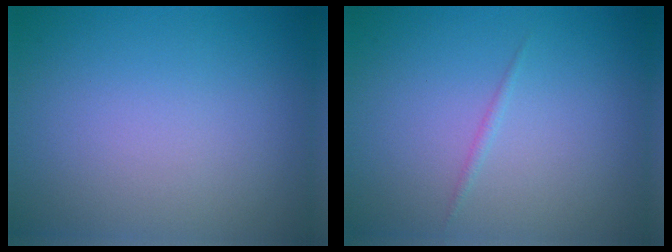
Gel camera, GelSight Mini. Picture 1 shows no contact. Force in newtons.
{"total": 0.5, "press": 0.5, "slide": 0.0}